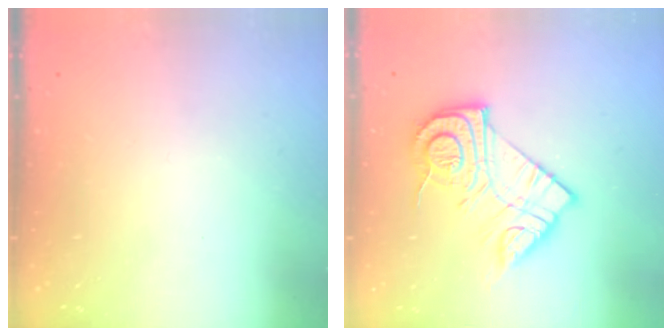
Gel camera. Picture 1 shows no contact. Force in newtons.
{"total": 16.1, "press": 16.1, "slide": 1.5}